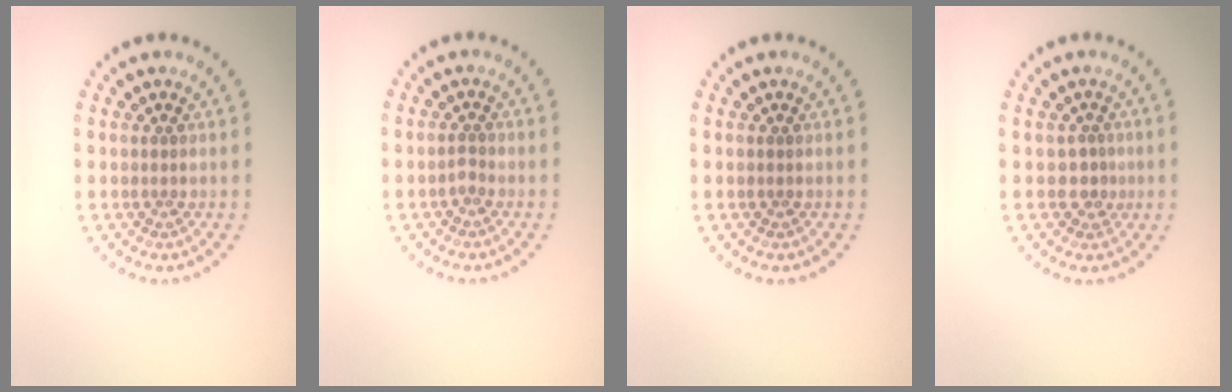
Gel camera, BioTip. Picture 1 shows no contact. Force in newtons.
{"total": 0.7, "press": 0.5, "slide": 0.5}
{"total": 0.0}
{"total": 1.4, "press": 1.0, "slide": 1.0}